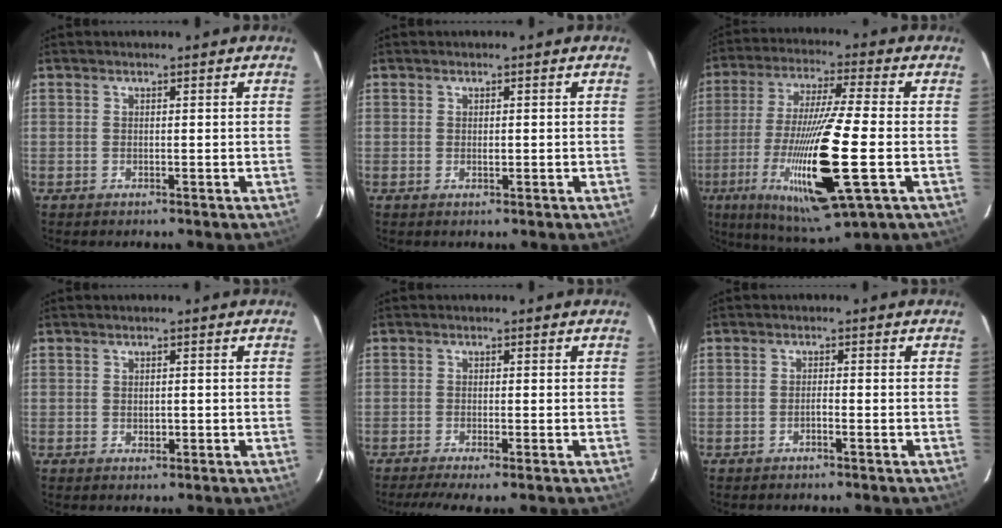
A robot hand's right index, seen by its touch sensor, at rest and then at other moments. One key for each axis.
{"total": 0.6, "fx": -0.1, "fy": 0.2, "fz": 0.6, "tx": -0.008, "ty": 0.000, "tz": -0.001}
{"total": 19.2, "fx": -5.2, "fy": 1.0, "fz": 18.4, "tx": -0.367, "ty": -0.037, "tz": -0.092}
{"total": 1.2, "fx": -0.1, "fy": 0.8, "fz": 0.8, "tx": -0.010, "ty": 0.000, "tz": 0.002}
{"total": 4.7, "fx": -3.3, "fy": 0.4, "fz": 3.3, "tx": -0.058, "ty": -0.010, "tz": -0.056}
{"total": 1.1, "fx": -0.7, "fy": 0.0, "fz": 0.9, "tx": -0.014, "ty": 0.003, "tz": -0.014}